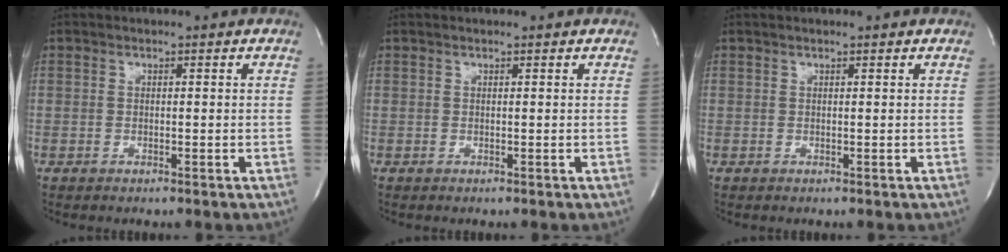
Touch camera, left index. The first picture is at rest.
{"total": 0.7, "force": [0.6, 0.0, 0.2], "torque": [-0.008, 0.002, 0.008]}
{"total": 1.2, "force": [1.1, -0.1, 0.5], "torque": [-0.012, 0.014, 0.016]}